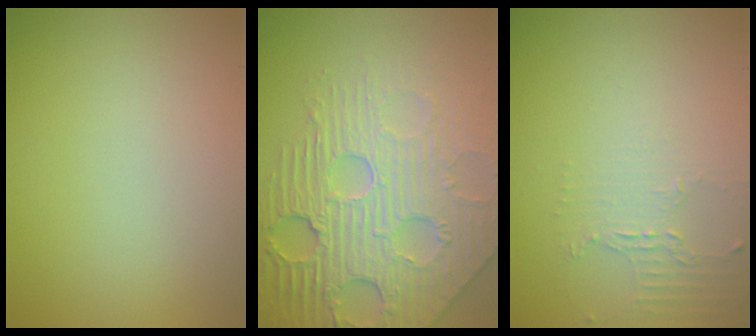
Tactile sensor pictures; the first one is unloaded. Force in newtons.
{"total": 7.5, "press": 5.9, "slide": 4.7}
{"total": 2.1, "press": 1.5, "slide": 1.4}